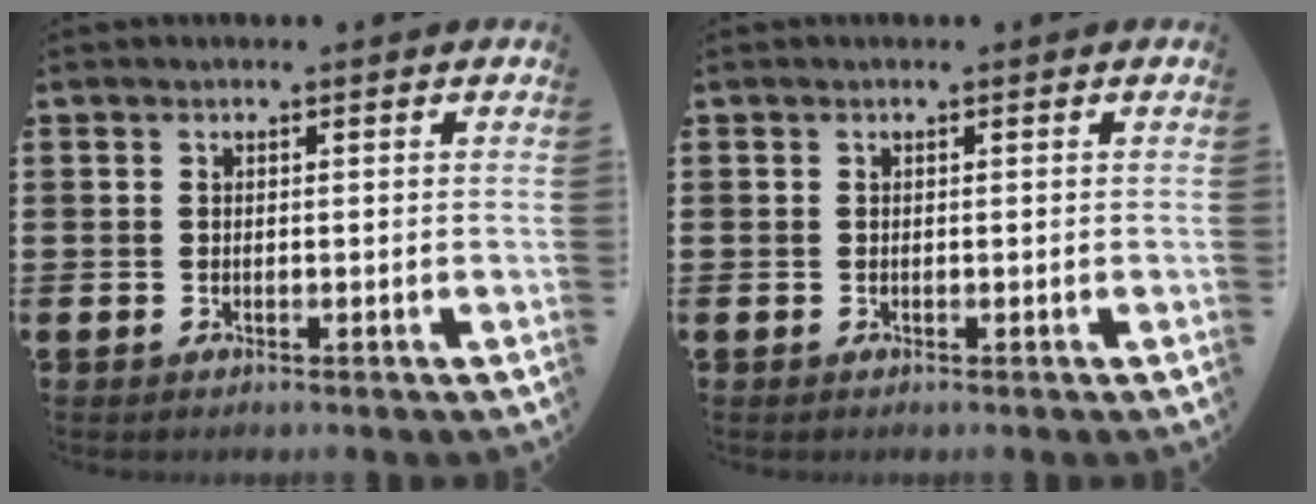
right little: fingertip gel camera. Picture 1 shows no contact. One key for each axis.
{"total": 0.0}